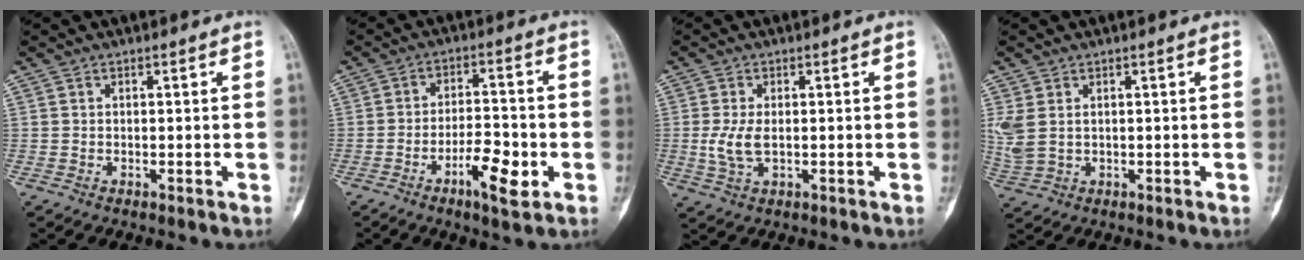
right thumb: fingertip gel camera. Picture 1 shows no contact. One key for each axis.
{"total": 8.5, "fx": -3.5, "fy": 2.9, "fz": 7.2, "tx": -0.115, "ty": 0.019, "tz": -0.057}
{"total": 4.6, "fx": -0.1, "fy": 2.3, "fz": 4.0, "tx": -0.096, "ty": -0.007, "tz": -0.001}
{"total": 4.5, "fx": 1.1, "fy": 2.9, "fz": 3.2, "tx": -0.088, "ty": 0.001, "tz": 0.030}